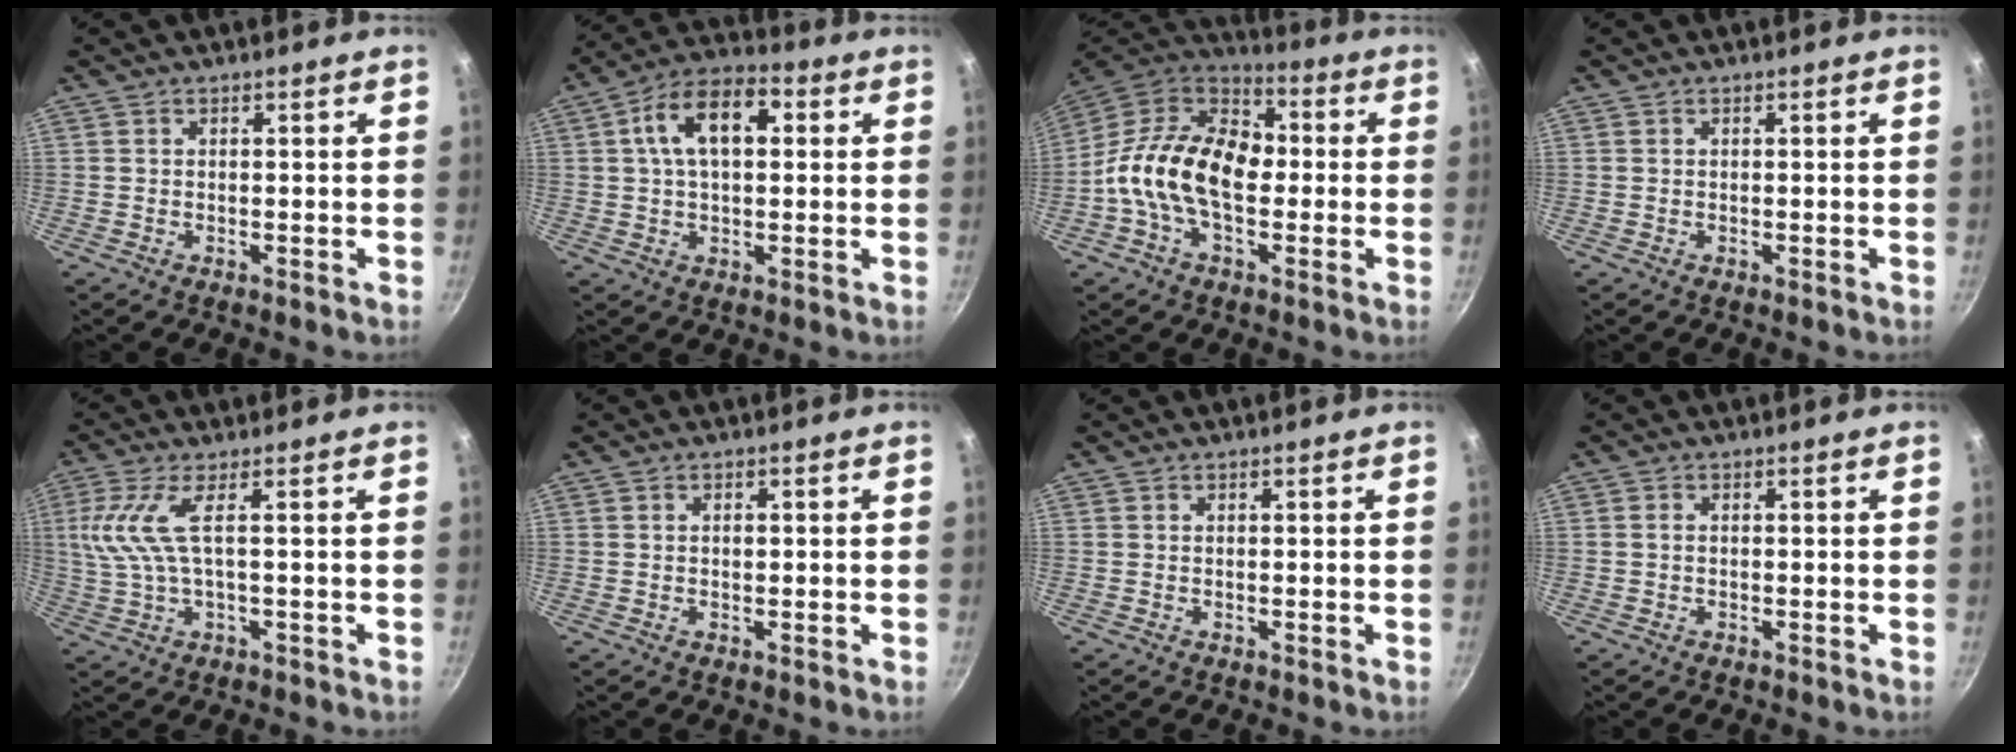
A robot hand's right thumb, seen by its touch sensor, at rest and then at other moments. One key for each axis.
{"total": 12.6, "fx": 2.7, "fy": 7.2, "fz": 10.0, "tx": -0.142, "ty": 0.025, "tz": 0.033}
{"total": 18.4, "fx": -1.5, "fy": 11.7, "fz": 14.0, "tx": -0.207, "ty": 0.035, "tz": -0.052}
{"total": 0.0}
{"total": 7.4, "fx": 0.8, "fy": 1.5, "fz": 7.2, "tx": -0.170, "ty": -0.002, "tz": 0.022}
{"total": 1.2, "fx": 0.2, "fy": 0.8, "fz": 1.0, "tx": -0.013, "ty": 0.003, "tz": 0.002}
{"total": 0.0}
{"total": 0.9, "fx": -0.1, "fy": 0.7, "fz": 0.6, "tx": -0.011, "ty": 0.004, "tz": -0.003}